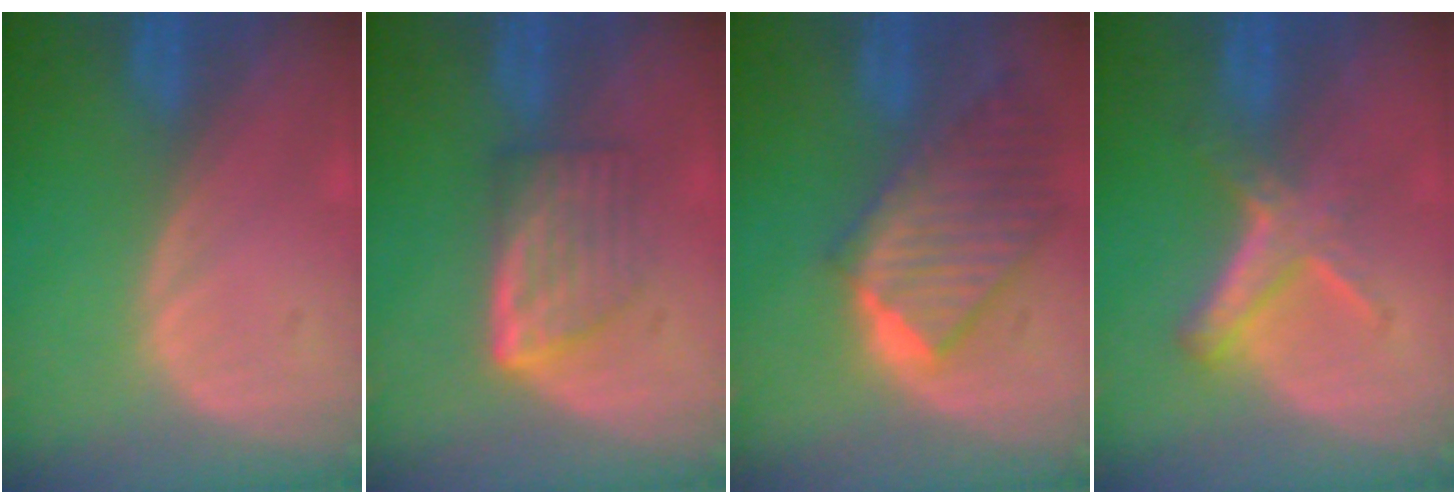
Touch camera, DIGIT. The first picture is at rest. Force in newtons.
{"total": 5.8, "press": 5.2, "slide": 2.4}
{"total": 9.8, "press": 8.5, "slide": 4.8}
{"total": 5.8, "press": 5.1, "slide": 2.9}